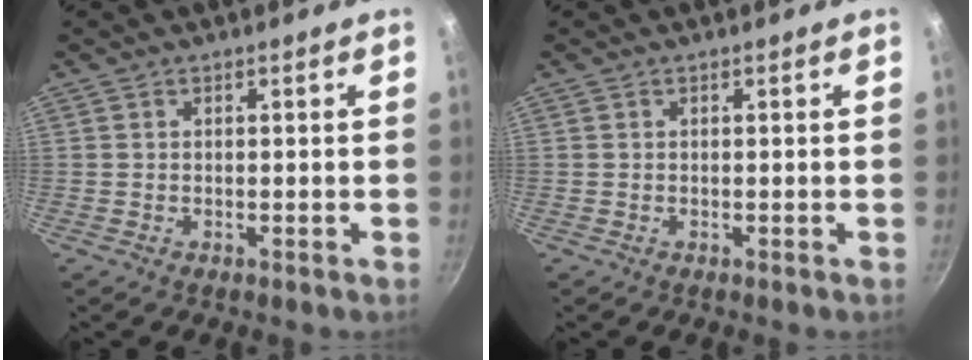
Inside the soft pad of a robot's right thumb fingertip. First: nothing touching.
{"total": 0.0}